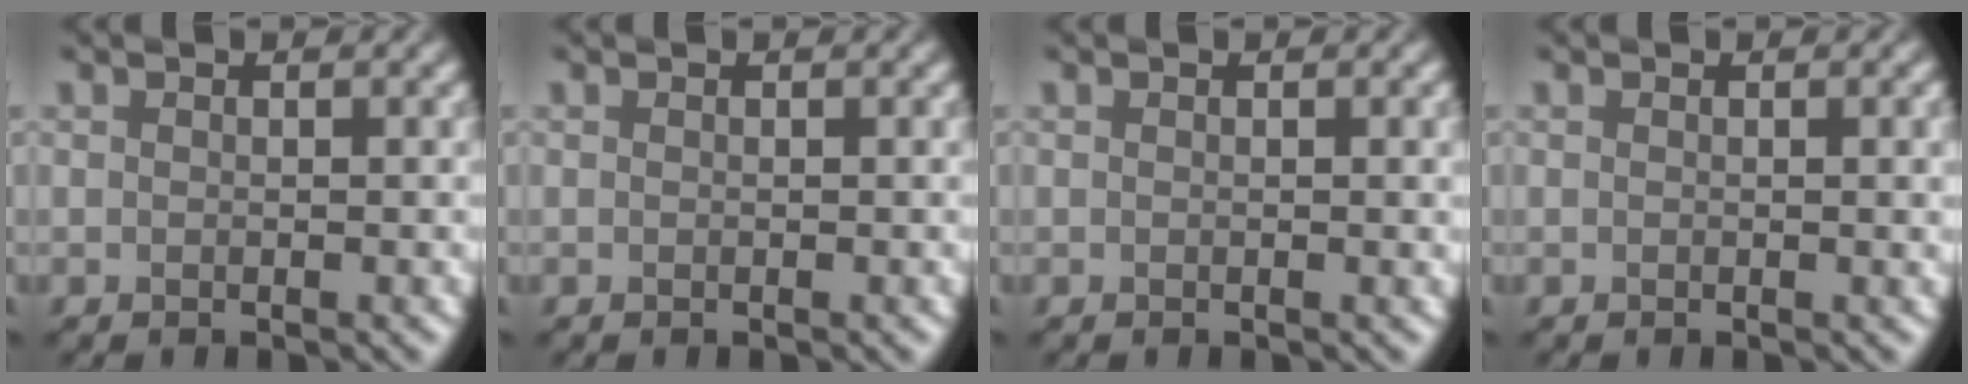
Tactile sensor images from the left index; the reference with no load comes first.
{"total": 0.0}
{"total": 0.8, "force": [0.1, 0.2, 0.8], "torque": [-0.008, 0.001, 0.000]}
{"total": 1.2, "force": [0.2, 0.3, 1.2], "torque": [-0.012, 0.002, 0.000]}